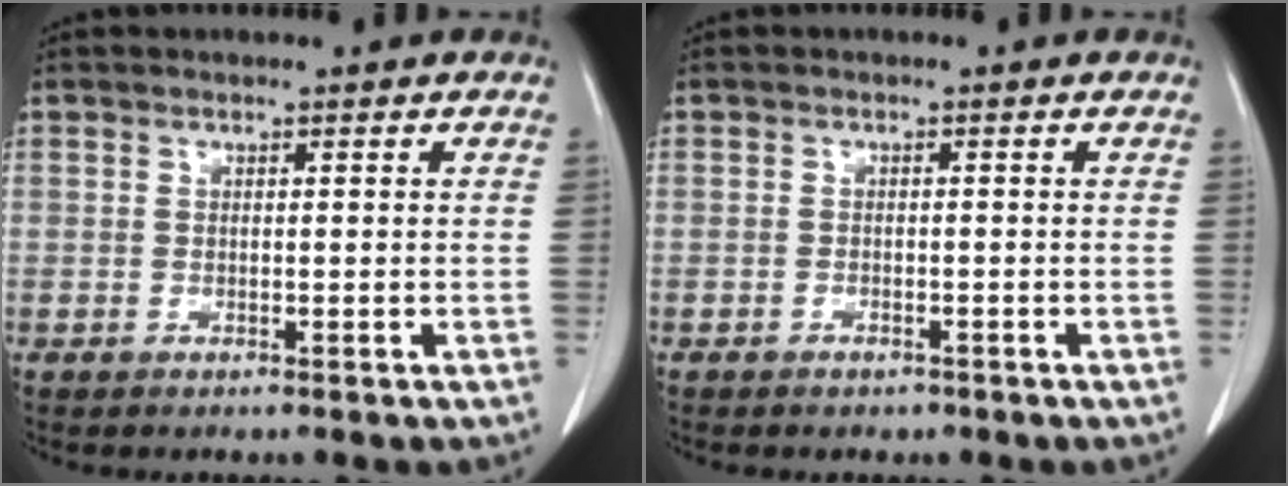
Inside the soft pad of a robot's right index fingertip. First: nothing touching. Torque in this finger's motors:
{"motor_torque": [0.32, -0.43, 0.00, 0.00]}